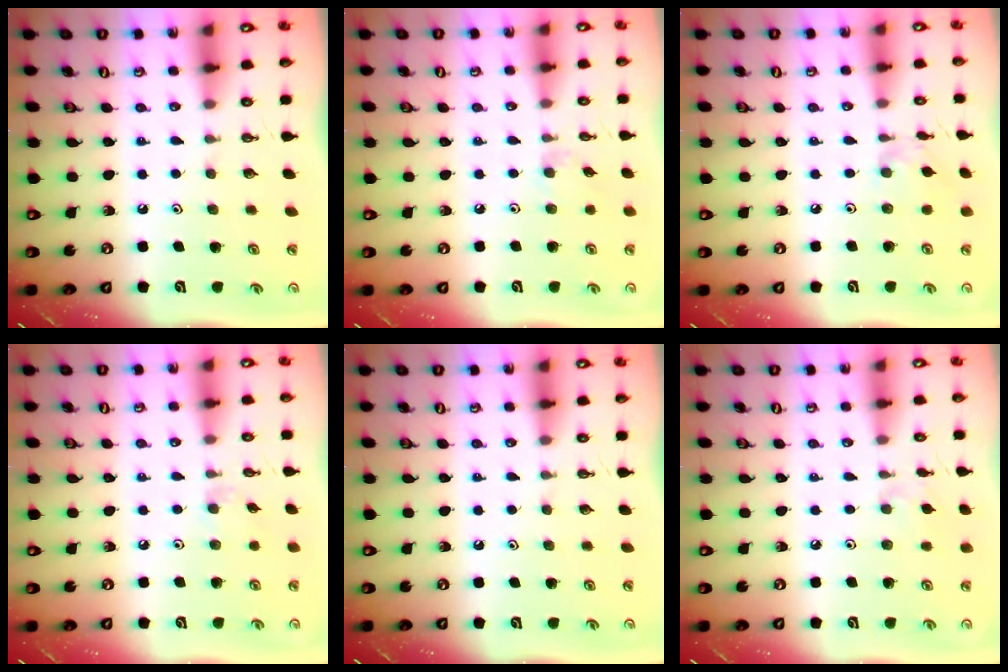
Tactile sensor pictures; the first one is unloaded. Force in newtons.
{"total": 2.7, "press": 2.6, "slide": 0.4}
{"total": 2.1, "press": 2.1, "slide": 0.2}
{"total": 3.1, "press": 3.0, "slide": 0.4}
{"total": 0.0}
{"total": 2.4, "press": 2.4, "slide": 0.4}